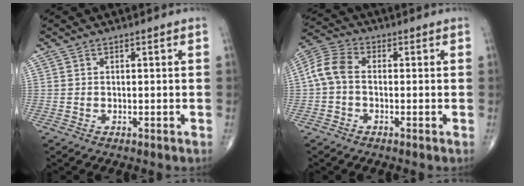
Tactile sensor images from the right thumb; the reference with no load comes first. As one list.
[{"total": 6.6, "force": [-0.4, 4.3, 5.0], "torque": [-0.102, 0.020, -0.021]}]